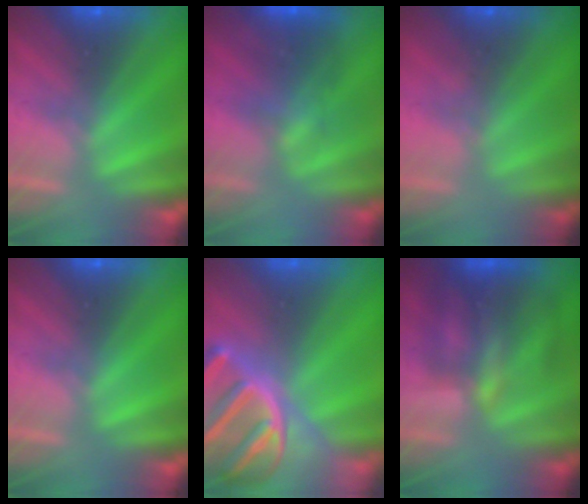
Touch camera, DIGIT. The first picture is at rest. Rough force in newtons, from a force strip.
{"total": 3.8}
{"total": 1.8}
{"total": 0.0}
{"total": 9.5}
{"total": 4.6}